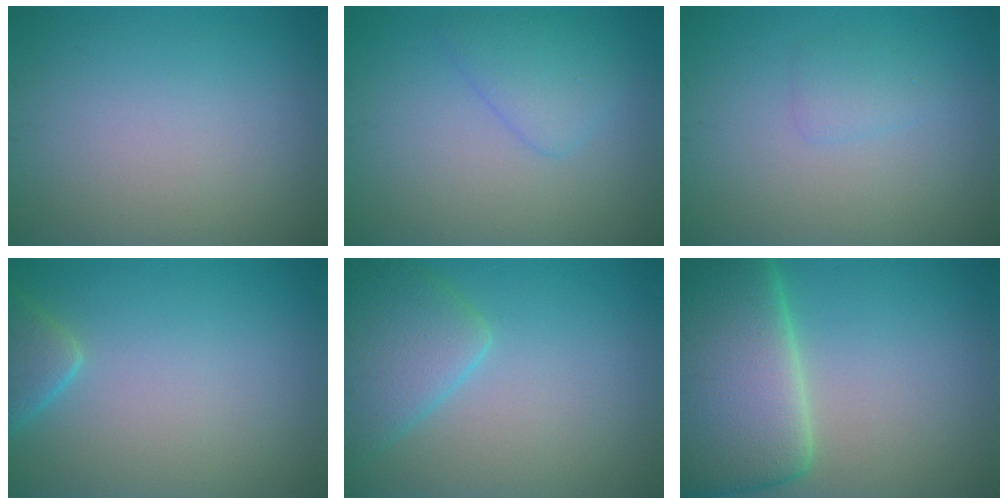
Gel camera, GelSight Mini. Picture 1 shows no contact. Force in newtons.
{"total": 2.6, "press": 2.6, "slide": 0.0}
{"total": 1.2, "press": 1.2, "slide": 0.1}
{"total": 2.5, "press": 2.5, "slide": 0.2}
{"total": 4.6, "press": 4.6, "slide": 0.3}
{"total": 12.5, "press": 12.5, "slide": 0.7}